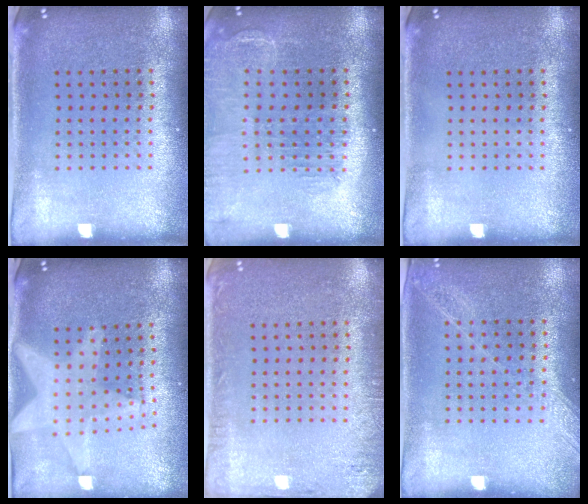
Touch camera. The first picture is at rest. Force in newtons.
{"total": 1.5, "press": 1.4, "slide": 0.3}
{"total": 0.0}
{"total": 2.1, "press": 1.7, "slide": 1.1}
{"total": 1.9, "press": 1.9, "slide": 0.2}
{"total": 1.3, "press": 1.2, "slide": 0.3}